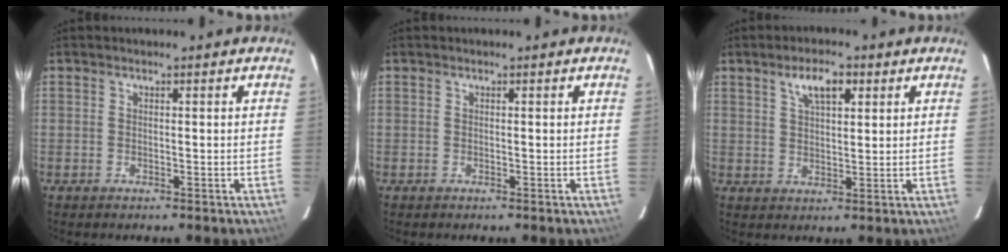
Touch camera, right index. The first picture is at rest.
{"total": 0.0}
{"total": 5.7, "force": [2.9, 2.3, 4.3], "torque": [-0.074, 0.012, 0.053]}